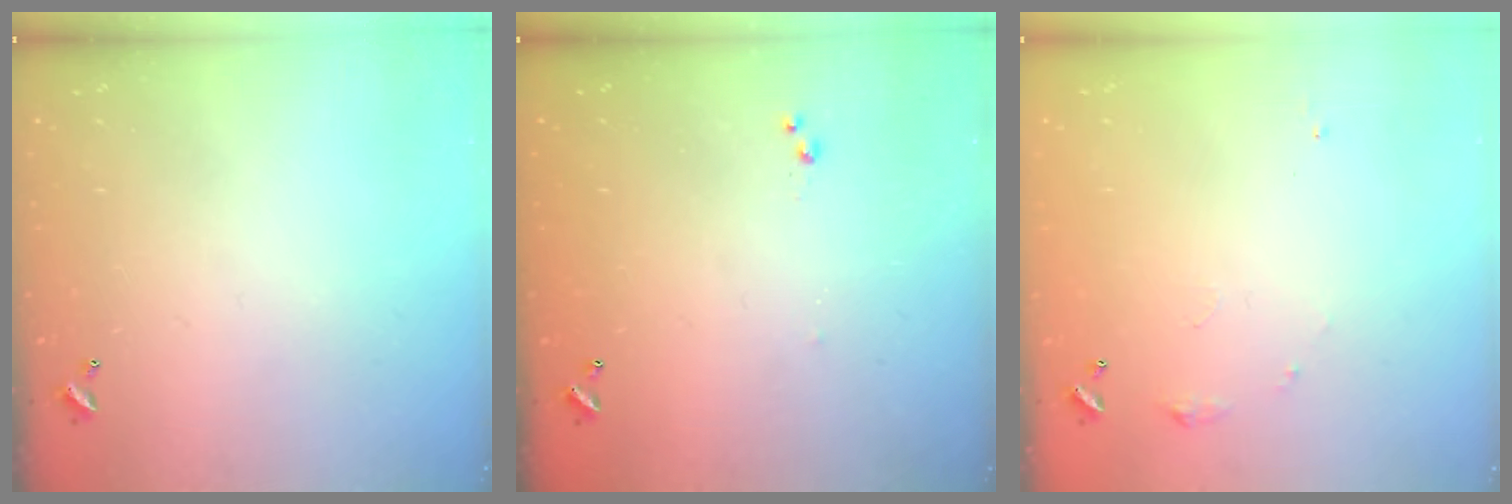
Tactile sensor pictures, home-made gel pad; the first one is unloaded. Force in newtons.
{"total": 4.8, "press": 4.7, "slide": 0.4}
{"total": 5.9, "press": 5.9, "slide": 0.8}